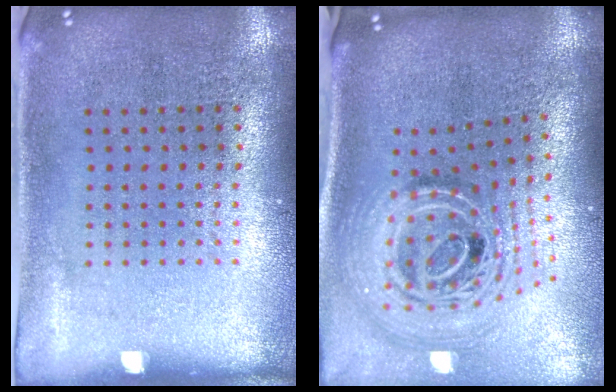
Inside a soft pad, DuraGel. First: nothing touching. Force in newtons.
{"total": 3.0, "press": 2.0, "slide": 2.2}